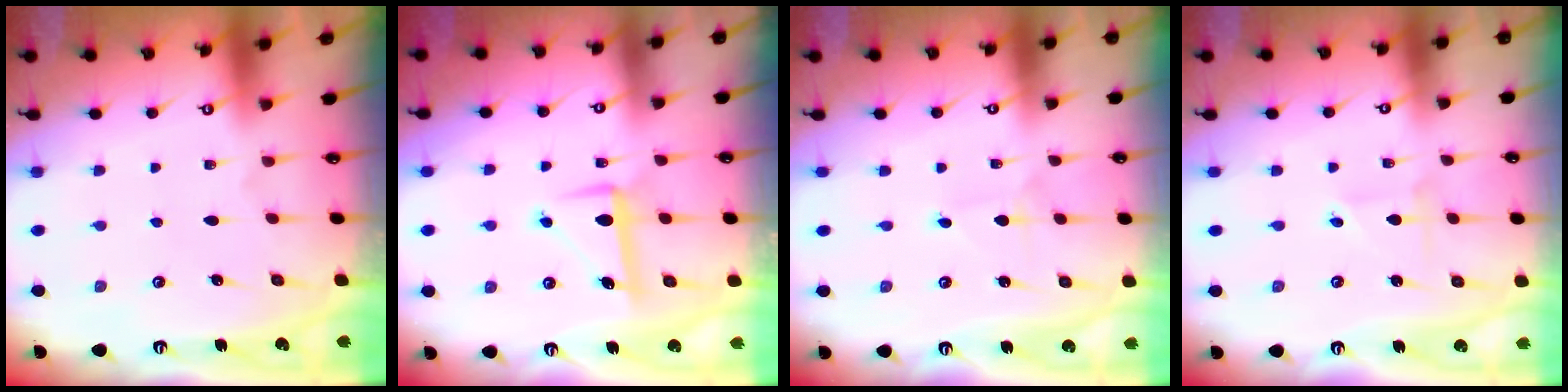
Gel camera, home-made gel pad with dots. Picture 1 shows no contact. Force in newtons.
{"total": 8.1, "press": 8.0, "slide": 1.6}
{"total": 0.7, "press": 0.7, "slide": 0.0}
{"total": 1.8, "press": 1.7, "slide": 0.2}